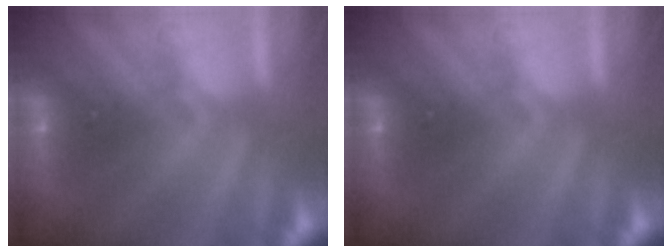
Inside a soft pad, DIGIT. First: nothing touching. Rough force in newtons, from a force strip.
{"total": 0.0}